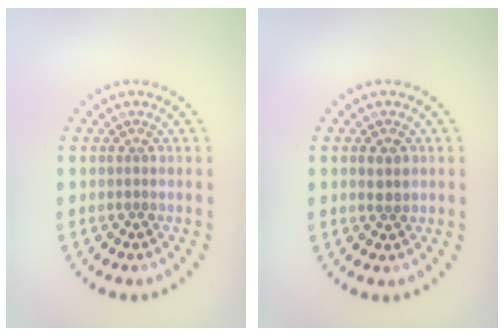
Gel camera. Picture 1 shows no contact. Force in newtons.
{"total": 1.6, "press": 1.6, "slide": 0.3}